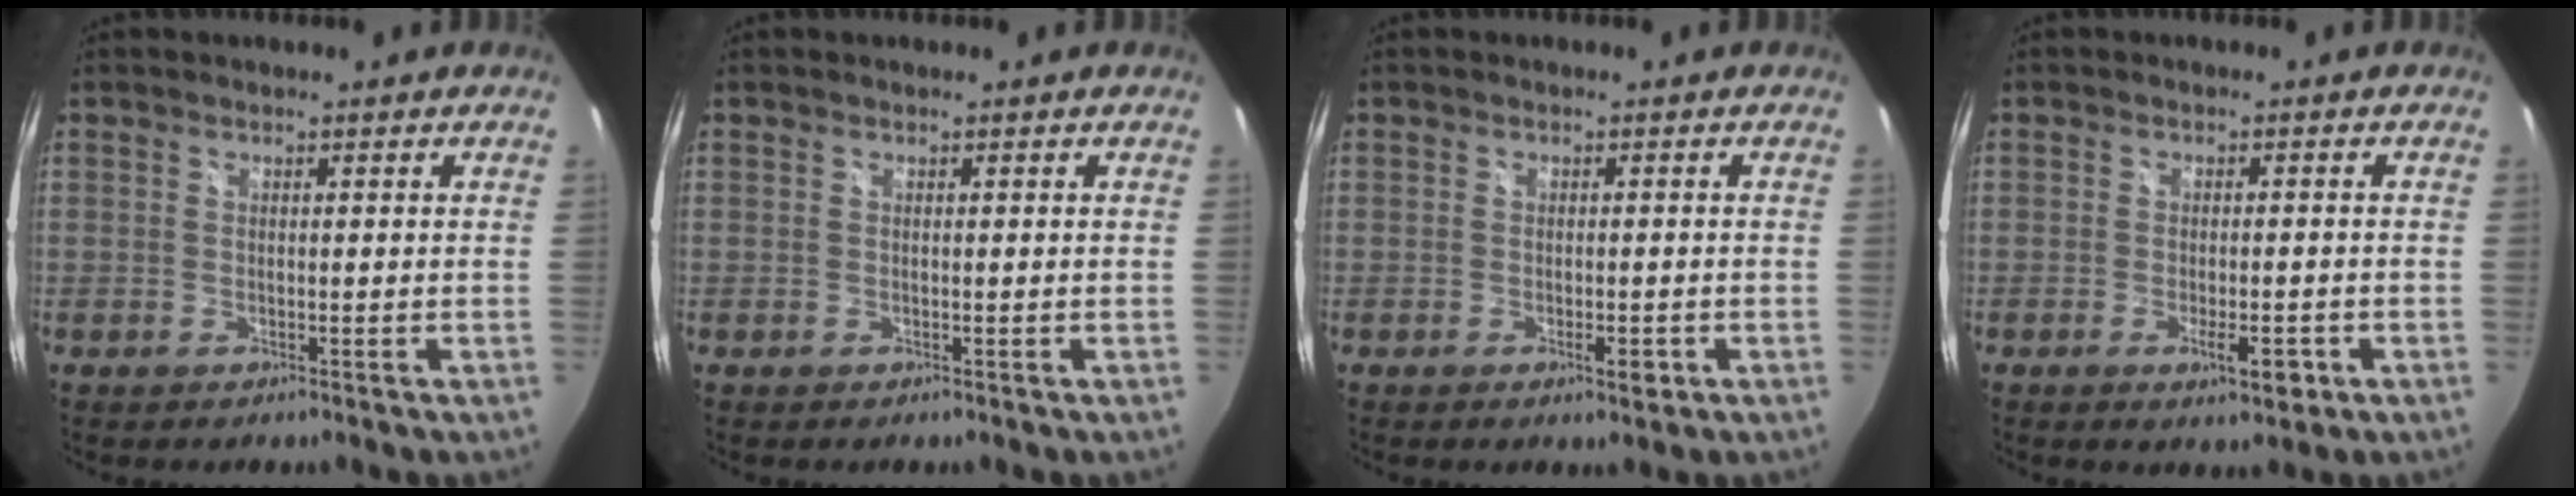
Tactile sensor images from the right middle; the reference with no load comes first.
{"total": 0.0}
{"total": 2.1, "force": [-0.8, 0.9, 1.7], "torque": [-0.028, -0.005, -0.011]}
{"total": 4.2, "force": [-1.7, 1.4, 3.5], "torque": [-0.064, -0.010, -0.024]}